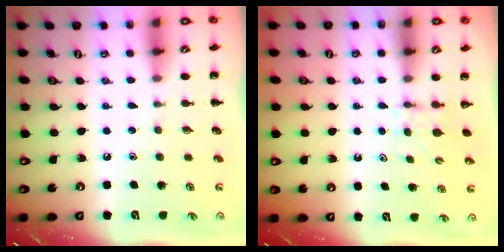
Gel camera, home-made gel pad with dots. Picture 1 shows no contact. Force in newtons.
{"total": 3.5, "press": 3.2, "slide": 1.4}